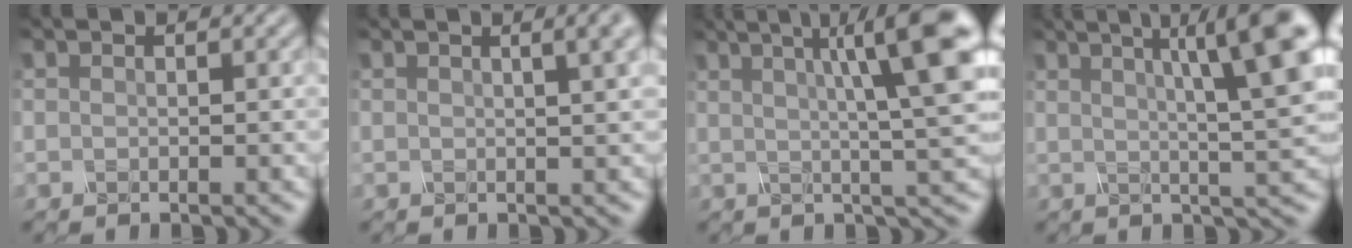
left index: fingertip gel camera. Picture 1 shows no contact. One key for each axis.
{"total": 8.0, "fx": 3.4, "fy": 3.9, "fz": 6.1, "tx": -0.013, "ty": 0.064, "tz": 0.010}
{"total": 10.3, "fx": 2.9, "fy": 2.0, "fz": 9.7, "tx": -0.110, "ty": 0.015, "tz": 0.047}
{"total": 10.4, "fx": 3.4, "fy": 2.1, "fz": 9.6, "tx": -0.105, "ty": 0.021, "tz": 0.054}